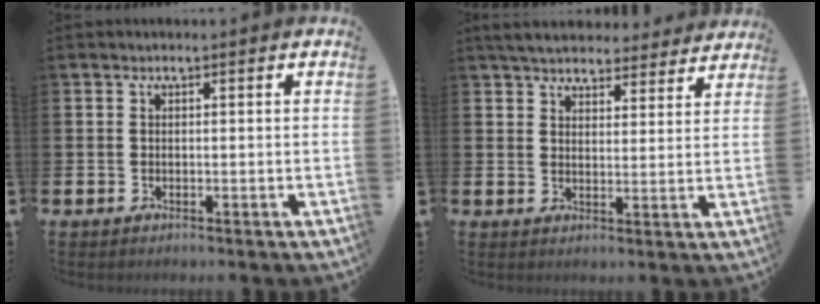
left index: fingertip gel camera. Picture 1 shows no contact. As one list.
[{"total": 5.3, "force": [5.1, 1.2, 0.8], "torque": [-0.030, -0.028, 0.091]}]